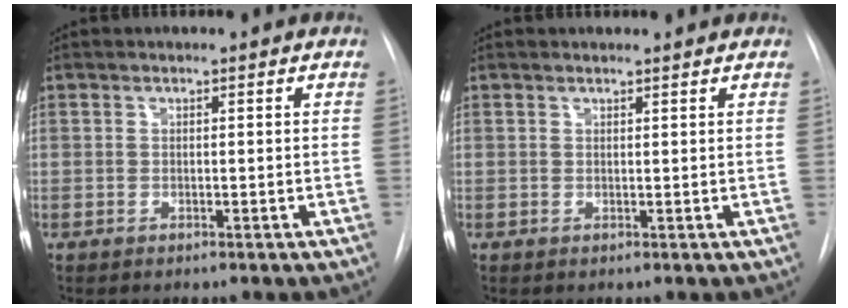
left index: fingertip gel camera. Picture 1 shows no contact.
{"total": 1.7, "force": [1.7, -0.1, 0.2], "torque": [-0.009, 0.006, 0.023]}